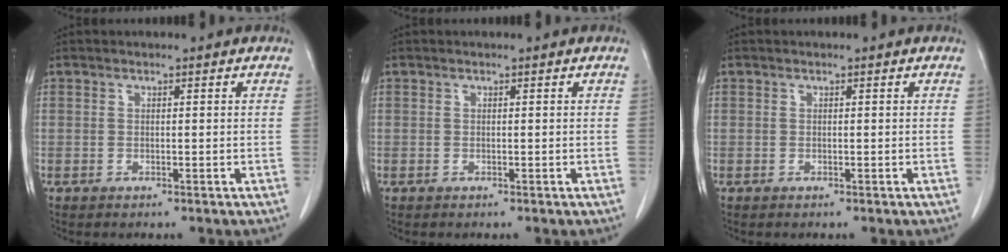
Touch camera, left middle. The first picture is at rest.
{"total": 0.0}
{"total": 0.0}